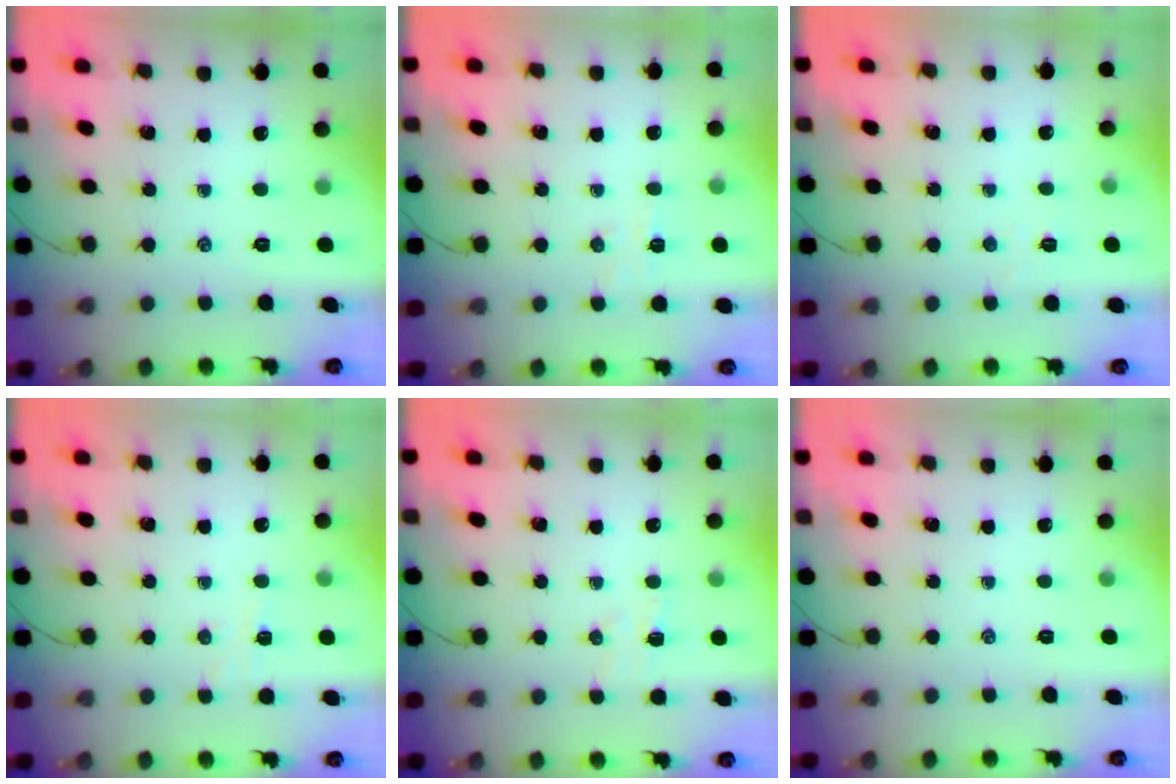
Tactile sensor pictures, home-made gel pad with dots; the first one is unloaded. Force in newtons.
{"total": 3.8, "press": 3.6, "slide": 1.1}
{"total": 2.9, "press": 2.8, "slide": 0.6}
{"total": 3.5, "press": 3.3, "slide": 1.3}
{"total": 4.3, "press": 4.2, "slide": 1.0}
{"total": 0.0}